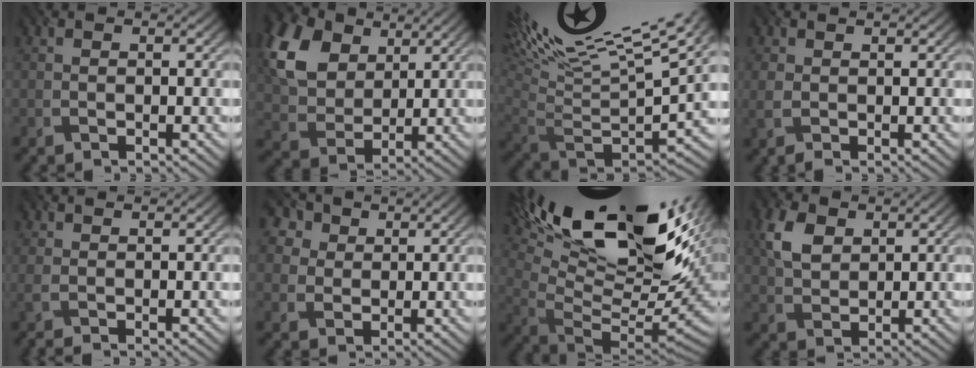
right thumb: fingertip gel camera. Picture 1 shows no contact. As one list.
[{"total": 13.0, "force": [5.7, 8.8, 7.8], "torque": [-0.208, 0.025, 0.097]}, {"total": 18.5, "force": [10.5, 6.0, 14.0], "torque": [-0.277, 0.037, 0.188]}, {"total": 1.6, "force": [0.4, 0.7, 1.4], "torque": [-0.040, 0.000, 0.005]}, {"total": 1.3, "force": [0.5, 0.2, 1.2], "torque": [-0.025, 0.002, 0.005]}, {"total": 7.7, "force": [4.5, 5.2, 3.6], "torque": [-0.140, 0.012, 0.084]}, {"total": 21.4, "force": [10.6, 8.2, 16.7], "torque": [-0.268, 0.031, 0.189]}, {"total": 5.6, "force": [2.4, 3.6, 3.5], "torque": [-0.085, 0.003, 0.045]}]